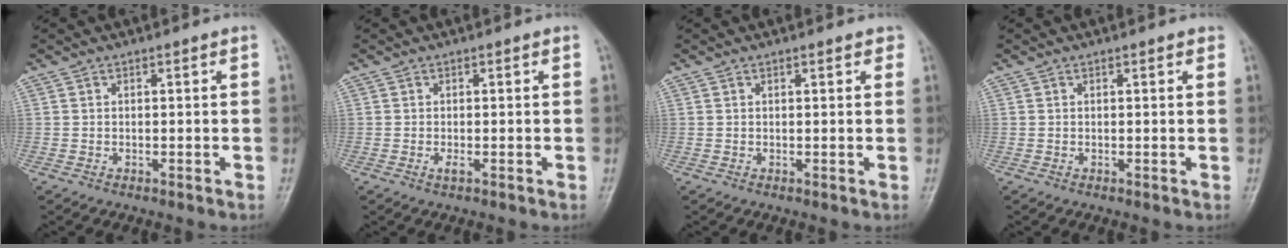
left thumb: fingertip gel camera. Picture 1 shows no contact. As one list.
[{"total": 1.2, "force": [-0.2, 0.2, 1.1], "torque": [-0.018, 0.000, -0.003]}, {"total": 1.5, "force": [1.0, 0.6, 1.0], "torque": [-0.006, 0.000, 0.008]}, {"total": 1.0, "force": [0.7, 0.3, 0.7], "torque": [-0.010, 0.000, 0.005]}]